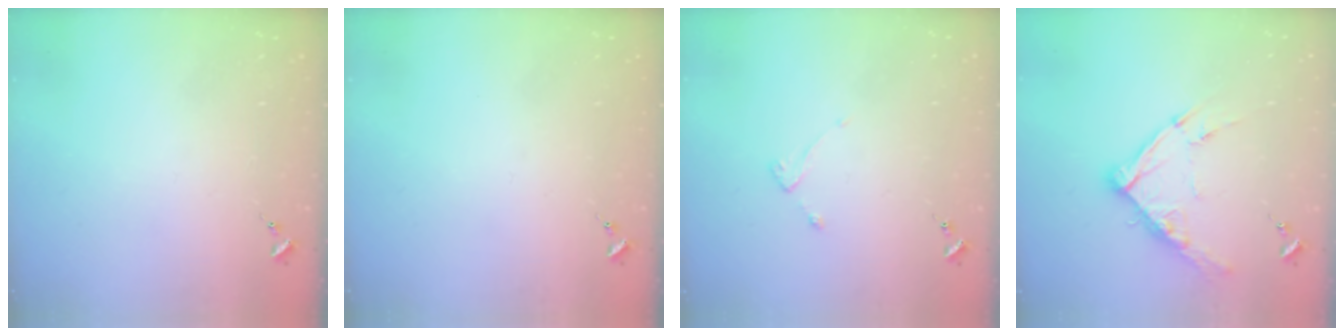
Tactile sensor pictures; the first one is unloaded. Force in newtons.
{"total": 0.0}
{"total": 2.2, "press": 2.1, "slide": 0.4}
{"total": 12.4, "press": 12.3, "slide": 1.0}